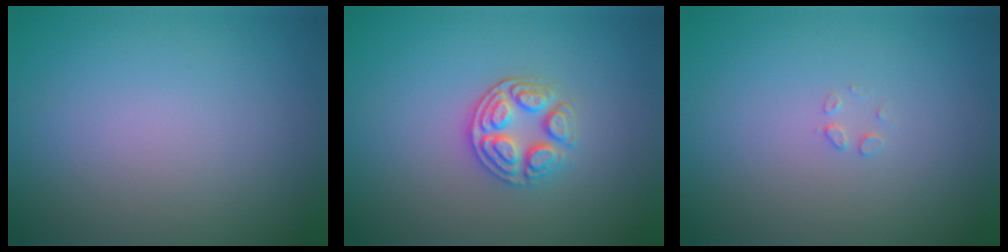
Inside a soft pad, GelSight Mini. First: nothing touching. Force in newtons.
{"total": 3.4, "press": 3.0, "slide": 1.5}
{"total": 0.8, "press": 0.8, "slide": 0.0}